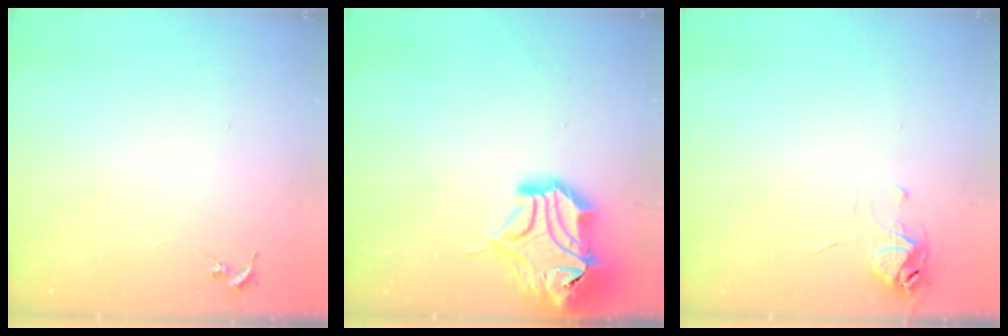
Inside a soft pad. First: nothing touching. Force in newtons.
{"total": 20.0, "press": 19.8, "slide": 2.7}
{"total": 6.4, "press": 6.4, "slide": 0.5}